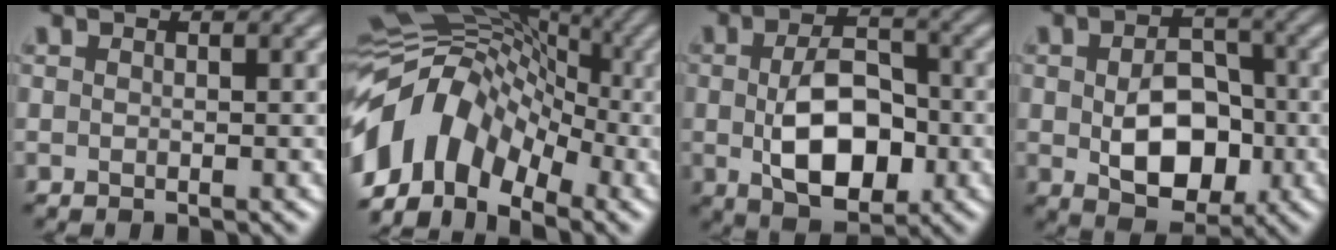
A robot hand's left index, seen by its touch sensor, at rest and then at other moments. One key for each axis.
{"total": 10.7, "fx": -3.9, "fy": 7.3, "fz": 6.7, "tx": -0.120, "ty": 0.023, "tz": -0.087}
{"total": 7.0, "fx": -0.9, "fy": 4.0, "fz": 5.6, "tx": -0.103, "ty": -0.002, "tz": -0.015}
{"total": 6.9, "fx": -0.9, "fy": 4.6, "fz": 5.1, "tx": -0.092, "ty": -0.010, "tz": -0.006}